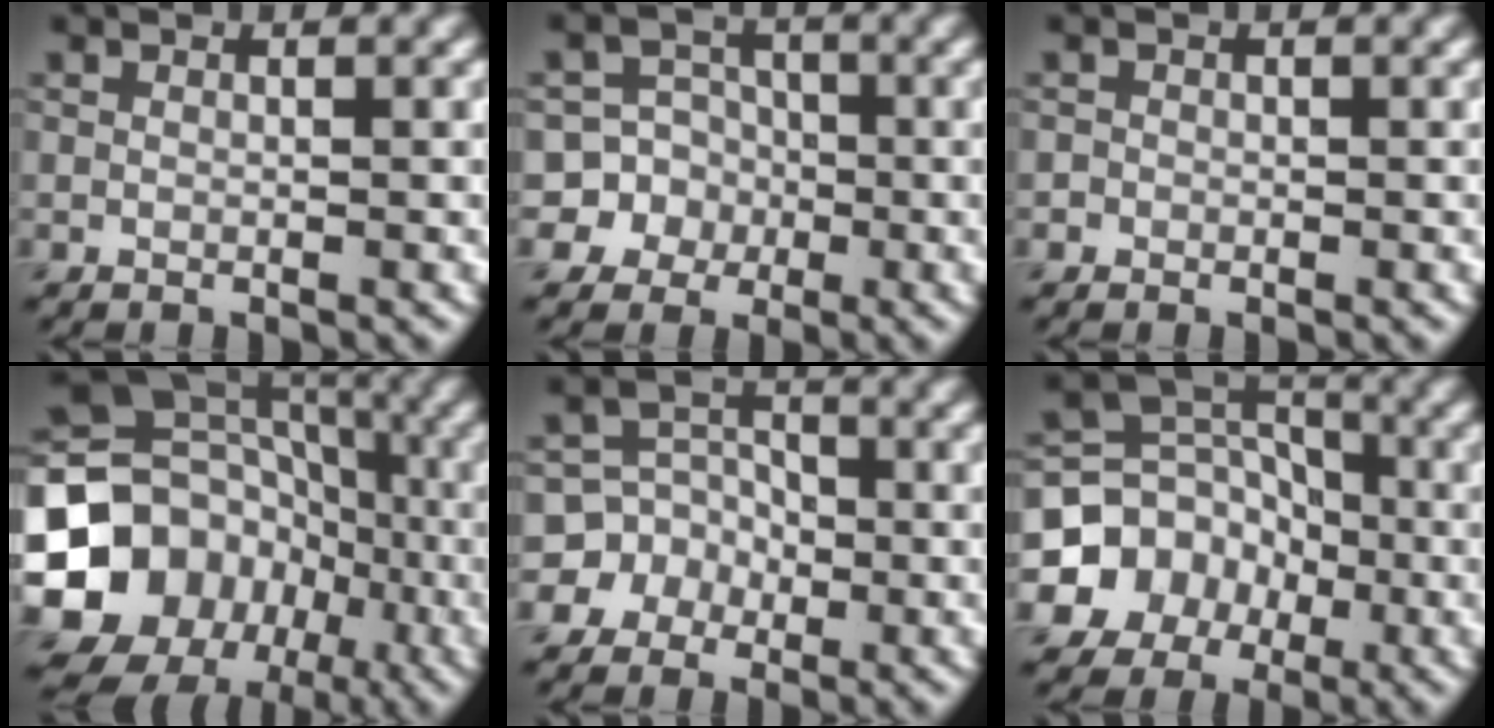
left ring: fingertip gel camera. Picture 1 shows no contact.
{"total": 7.5, "force": [-1.8, 7.2, 0.6], "torque": [-0.009, 0.015, -0.057]}
{"total": 0.5, "force": [-0.2, 0.4, 0.0], "torque": [0.004, -0.003, -0.006]}
{"total": 19.0, "force": [-5.7, 16.9, 6.4], "torque": [-0.136, -0.017, -0.121]}
{"total": 5.7, "force": [-2.1, 5.3, 0.6], "torque": [0.012, 0.016, -0.053]}
{"total": 6.8, "force": [-2.5, 6.1, 1.9], "torque": [-0.020, 0.015, -0.070]}